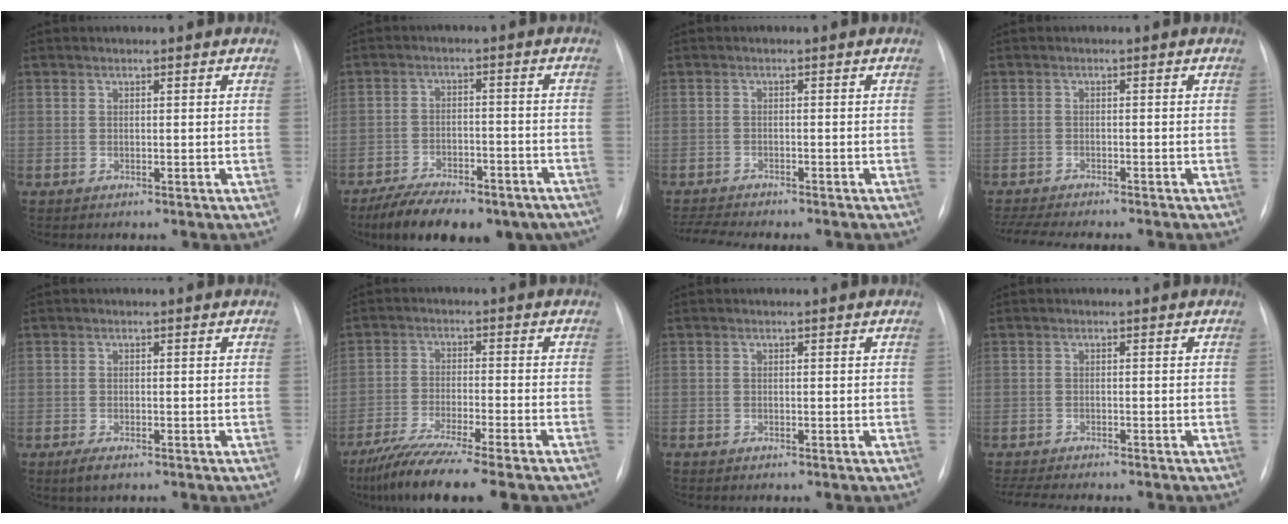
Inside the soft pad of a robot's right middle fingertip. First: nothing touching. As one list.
[{"total": 18.1, "force": [-14.0, 7.0, 9.0], "torque": [-0.128, 0.006, -0.194]}, {"total": 6.7, "force": [-6.1, 0.5, 2.5], "torque": [-0.037, -0.006, -0.092]}, {"total": 11.0, "force": [-9.7, 1.5, 5.0], "torque": [-0.074, -0.009, -0.138]}, {"total": 2.3, "force": [-1.4, 0.8, 1.7], "torque": [-0.037, -0.005, -0.021]}, {"total": 12.5, "force": [-9.9, 0.3, 7.7], "torque": [-0.125, -0.034, -0.157]}, {"total": 0.0}, {"total": 8.7, "force": [-7.7, 1.3, 4.0], "torque": [-0.057, -0.006, -0.110]}]